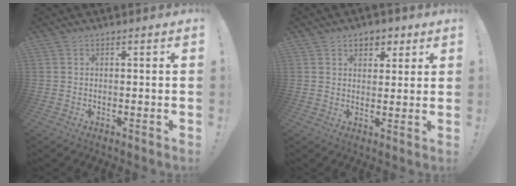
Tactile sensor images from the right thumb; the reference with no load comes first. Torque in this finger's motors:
{"motor_torque": [-0.07, 0.09, -0.05, 0.08, 0.00]}